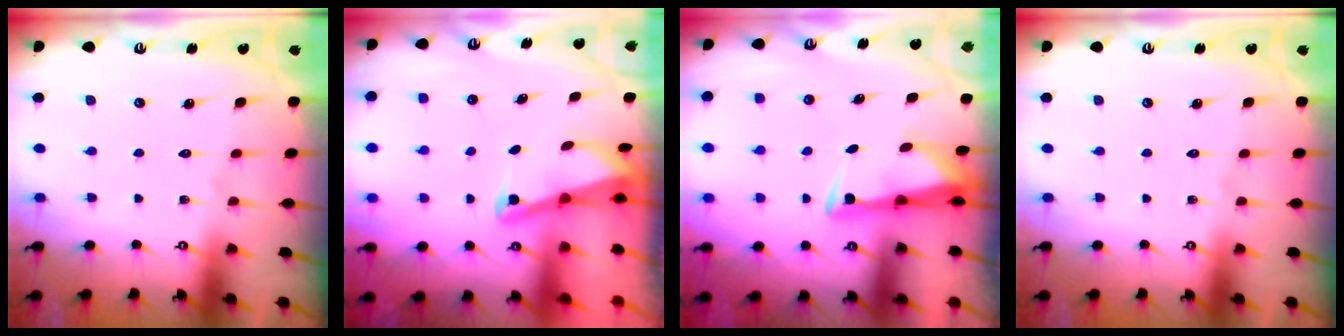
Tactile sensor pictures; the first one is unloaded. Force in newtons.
{"total": 2.0, "press": 2.0, "slide": 0.3}
{"total": 3.1, "press": 3.0, "slide": 0.9}
{"total": 0.0}